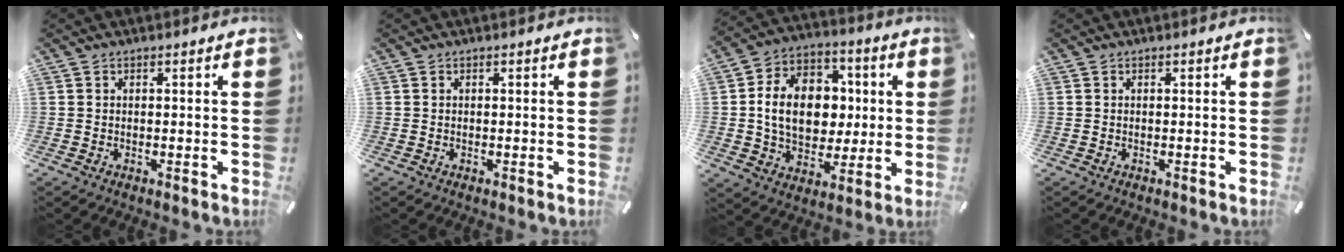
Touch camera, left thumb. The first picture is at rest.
{"total": 0.0}
{"total": 15.6, "force": [0.1, 12.5, 9.3], "torque": [-0.178, 0.017, 0.009]}
{"total": 0.0}